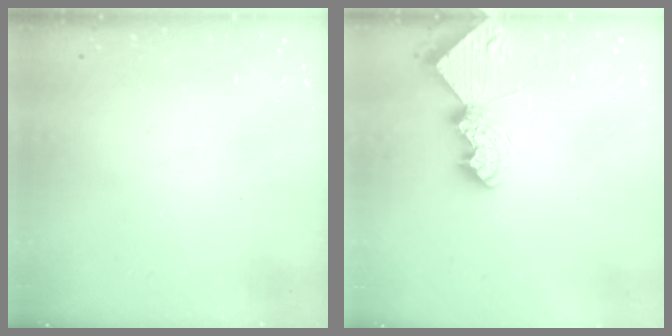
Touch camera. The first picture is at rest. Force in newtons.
{"total": 8.3, "press": 8.3, "slide": 1.0}